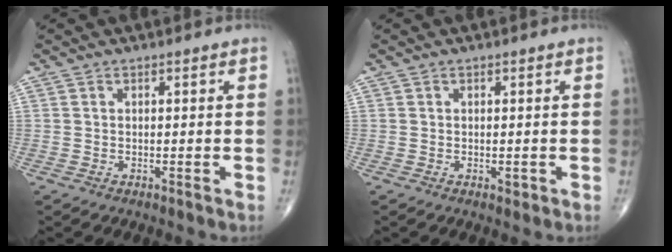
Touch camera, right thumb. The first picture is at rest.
{"total": 0.8, "force": [-0.2, 0.5, 0.6], "torque": [-0.005, -0.002, -0.002]}